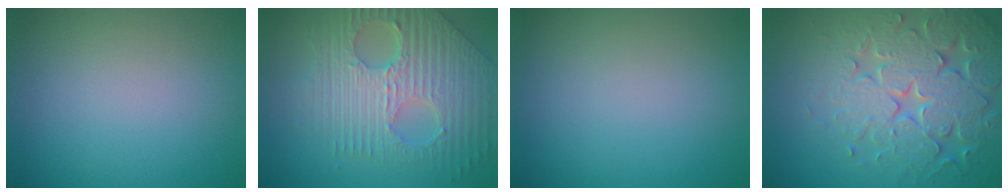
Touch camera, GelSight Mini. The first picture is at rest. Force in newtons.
{"total": 9.6, "press": 6.5, "slide": 7.1}
{"total": 0.0}
{"total": 7.7, "press": 7.6, "slide": 1.6}